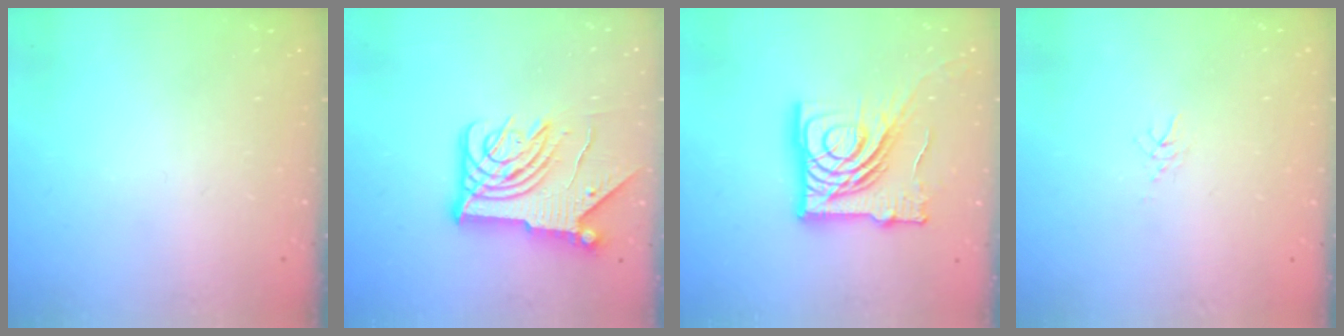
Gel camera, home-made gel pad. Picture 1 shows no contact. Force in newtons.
{"total": 16.1, "press": 16.0, "slide": 1.8}
{"total": 22.2, "press": 22.1, "slide": 2.7}
{"total": 3.3, "press": 3.3, "slide": 0.4}